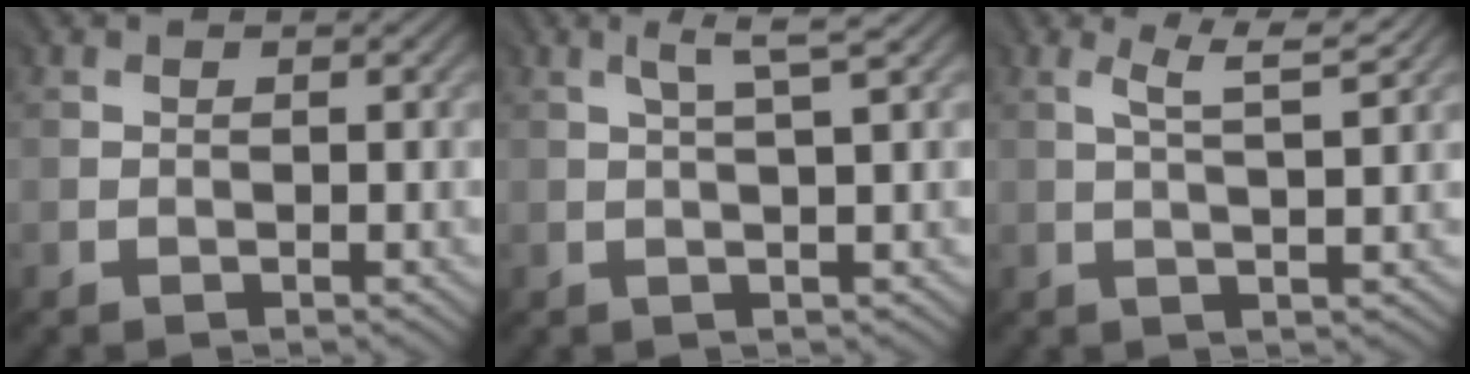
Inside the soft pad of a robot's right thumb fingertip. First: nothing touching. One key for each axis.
{"total": 2.7, "fx": 1.1, "fy": -0.4, "fz": 2.5, "tx": -0.042, "ty": 0.009, "tz": 0.022}
{"total": 4.0, "fx": 1.9, "fy": 0.0, "fz": 3.5, "tx": -0.062, "ty": 0.007, "tz": 0.041}